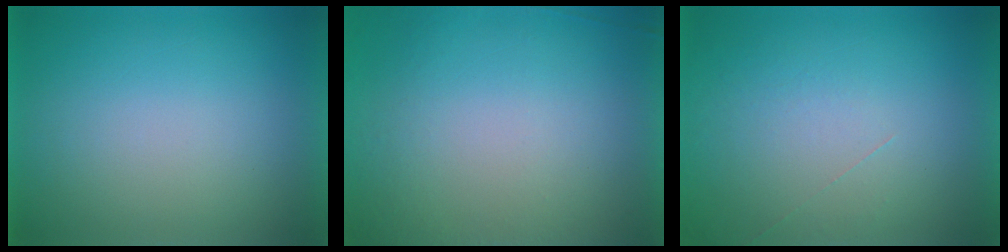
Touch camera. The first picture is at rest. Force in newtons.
{"total": 6.2}
{"total": 1.2}